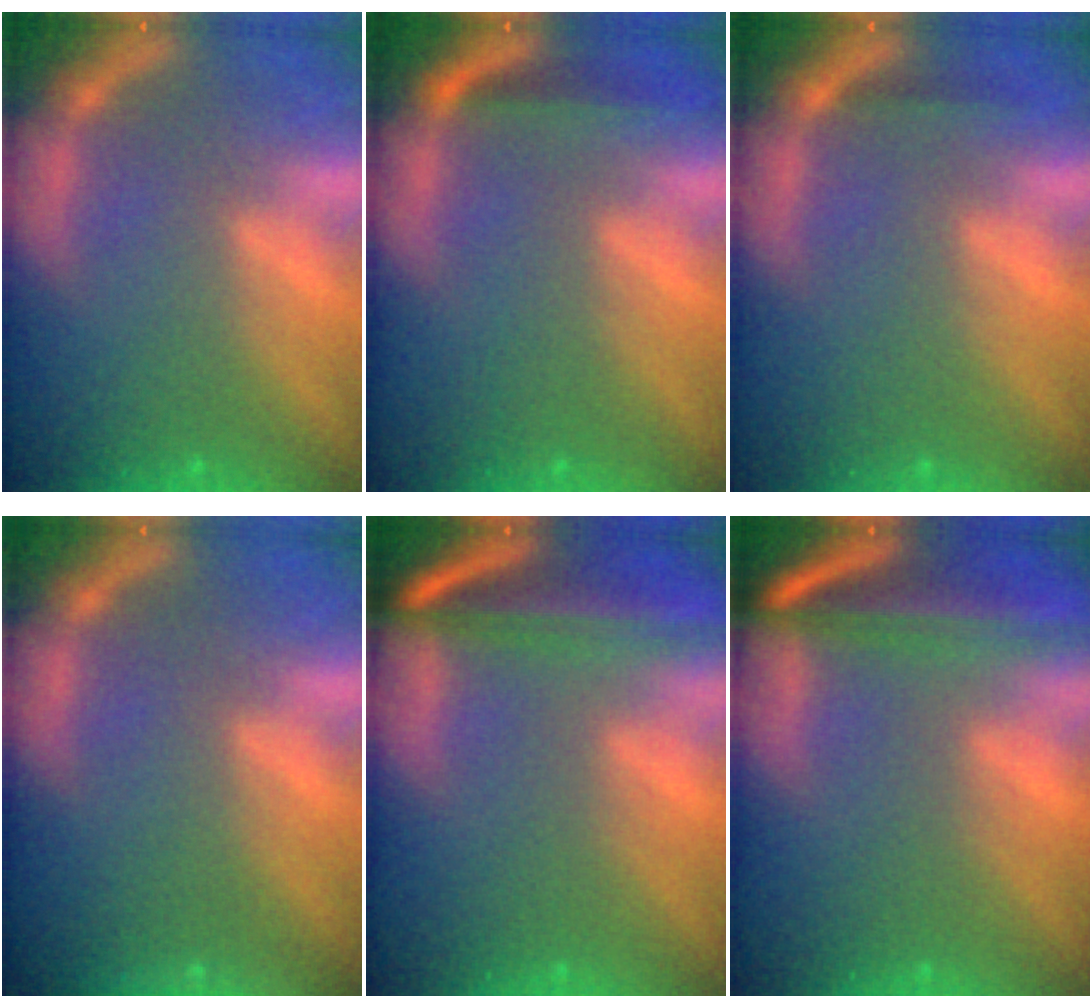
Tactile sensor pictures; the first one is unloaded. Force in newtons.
{"total": 2.5}
{"total": 0.9}
{"total": 1.9}
{"total": 9.2}
{"total": 9.2}